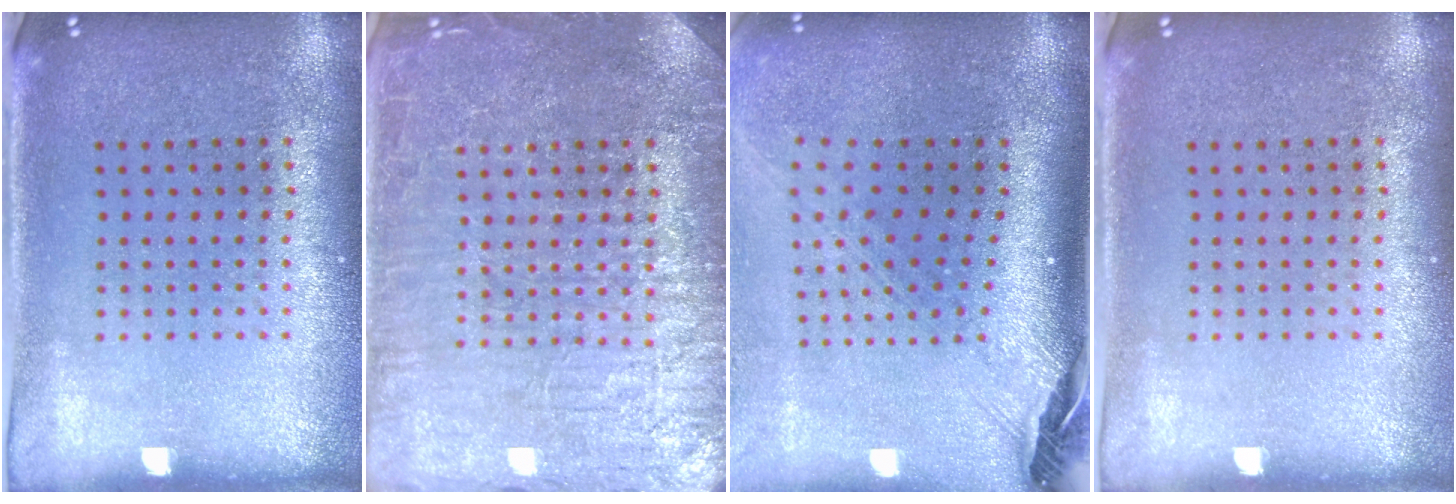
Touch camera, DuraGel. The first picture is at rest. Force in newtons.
{"total": 7.1, "press": 7.1, "slide": 1.1}
{"total": 3.1, "press": 2.2, "slide": 2.2}
{"total": 0.0}